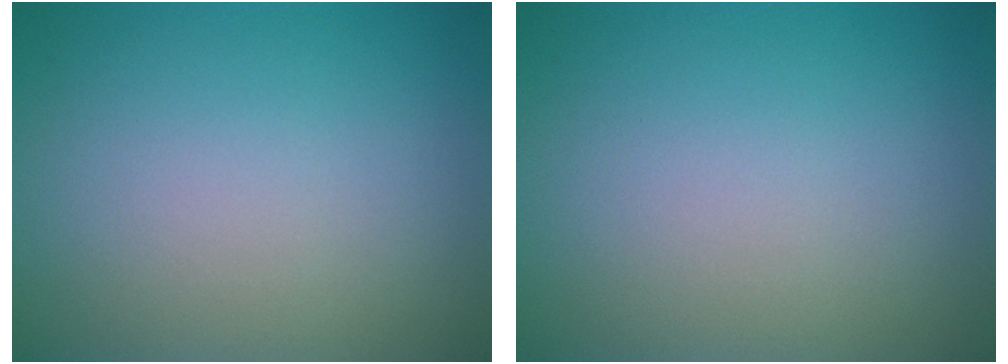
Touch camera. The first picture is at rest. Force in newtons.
{"total": 0.0}